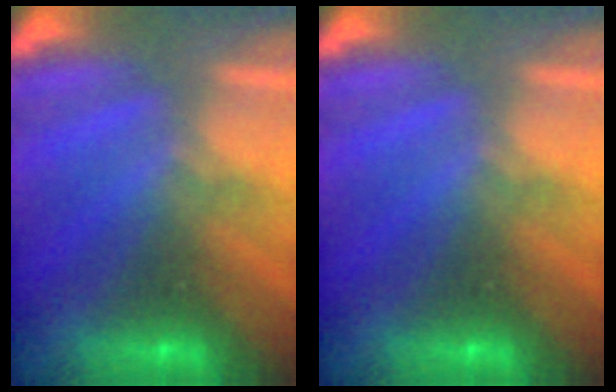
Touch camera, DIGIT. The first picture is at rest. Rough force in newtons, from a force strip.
{"total": 0.0}